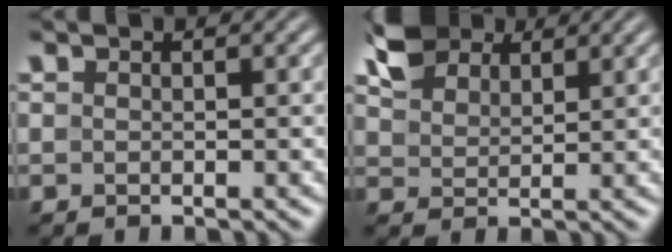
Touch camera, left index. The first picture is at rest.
{"total": 4.6, "force": [3.5, 2.4, 1.8], "torque": [-0.049, 0.011, 0.069]}